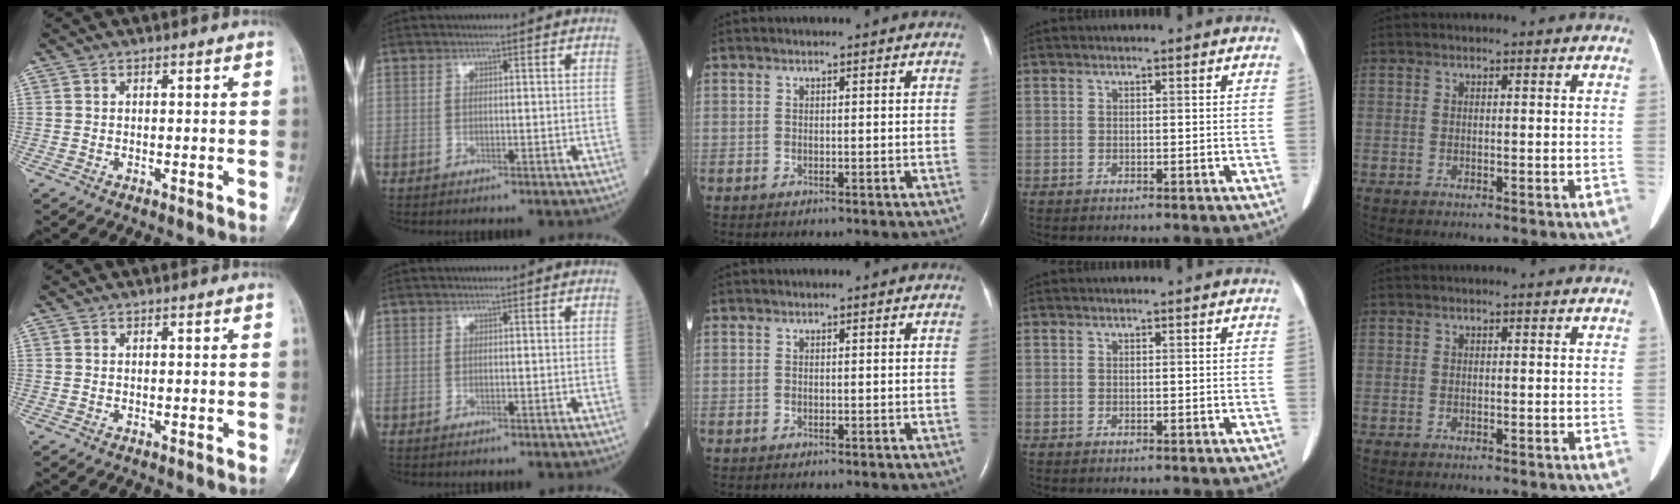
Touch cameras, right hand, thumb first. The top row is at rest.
{}